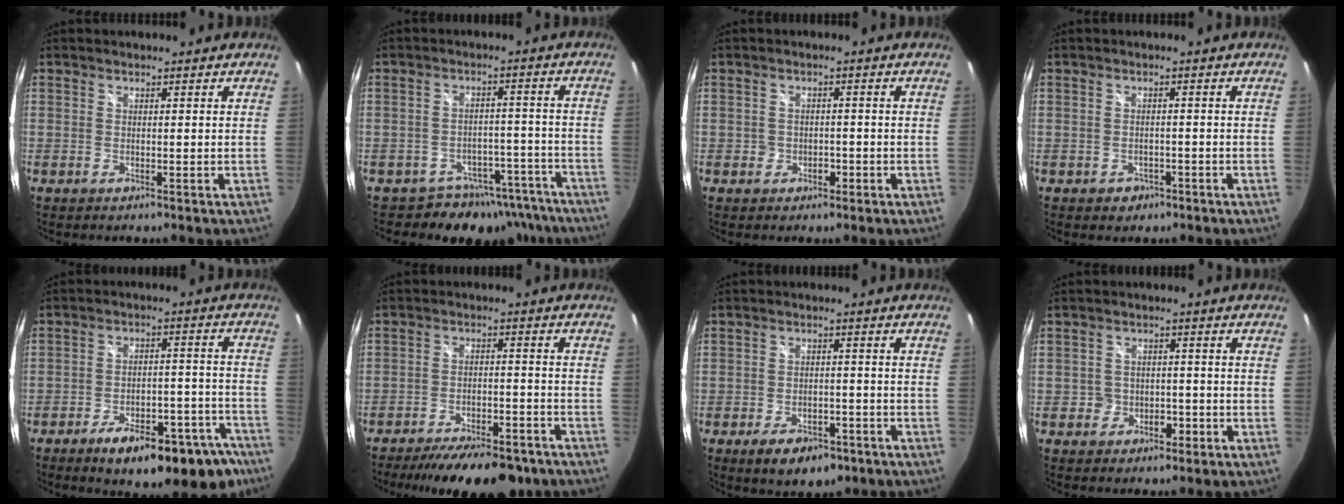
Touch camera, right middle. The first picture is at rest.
{"total": 12.1, "force": [-9.9, 6.8, 1.7], "torque": [-0.020, 0.033, -0.116]}
{"total": 2.6, "force": [-1.0, 2.4, 0.5], "torque": [-0.009, 0.002, -0.016]}
{"total": 2.9, "force": [-1.6, 2.3, 0.8], "torque": [-0.021, -0.002, -0.019]}
{"total": 19.5, "force": [-14.4, 7.0, 11.1], "torque": [-0.148, 0.006, -0.181]}
{"total": 17.8, "force": [-14.2, 5.7, 9.0], "torque": [-0.170, -0.025, -0.197]}
{"total": 8.0, "force": [-5.1, 4.3, 4.5], "torque": [-0.094, -0.008, -0.072]}
{"total": 3.7, "force": [-1.5, 3.3, 0.6], "torque": [-0.013, 0.008, -0.023]}